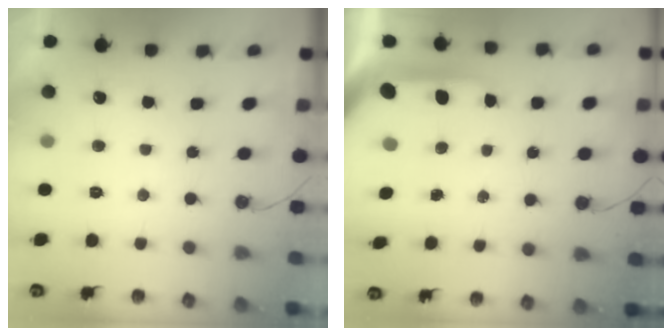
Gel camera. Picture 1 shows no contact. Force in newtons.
{"total": 11.0, "press": 11.0, "slide": 1.0}